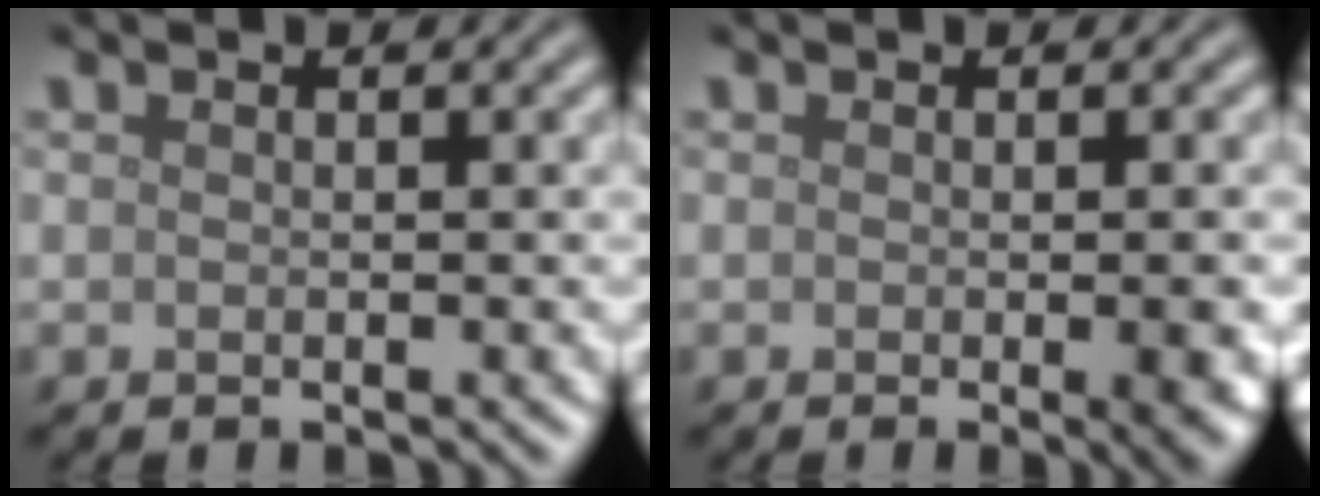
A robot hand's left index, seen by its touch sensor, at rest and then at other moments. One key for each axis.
{"total": 3.2, "fx": -0.6, "fy": 0.8, "fz": 3.1, "tx": -0.035, "ty": -0.005, "tz": -0.006}